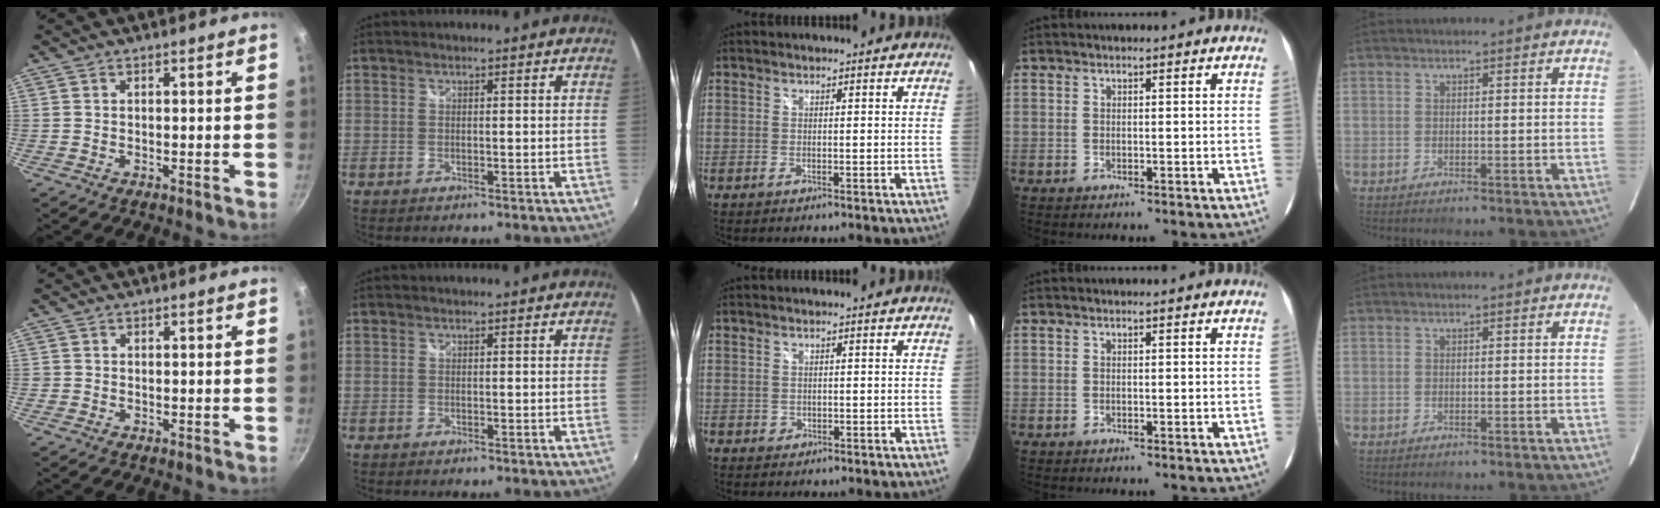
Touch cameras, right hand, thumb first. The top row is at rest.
{"thumb": {"total": 0.7, "force": [-0.2, 0.6, 0.1], "torque": [0.000, 0.001, -0.004]}, "middle": {"total": 1.0, "force": [-0.2, 0.9, 0.2], "torque": [-0.001, -0.002, -0.003]}}